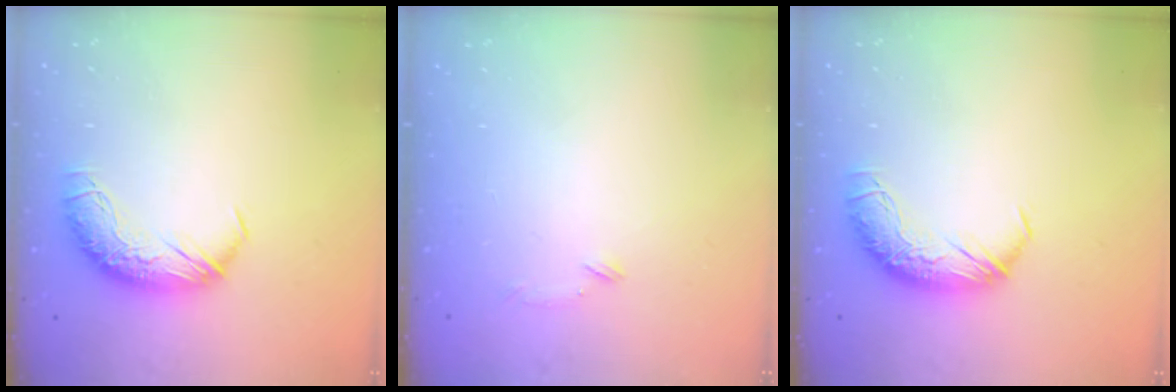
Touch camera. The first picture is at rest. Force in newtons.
{"total": 7.2, "press": 7.1, "slide": 0.8}
{"total": 0.0}